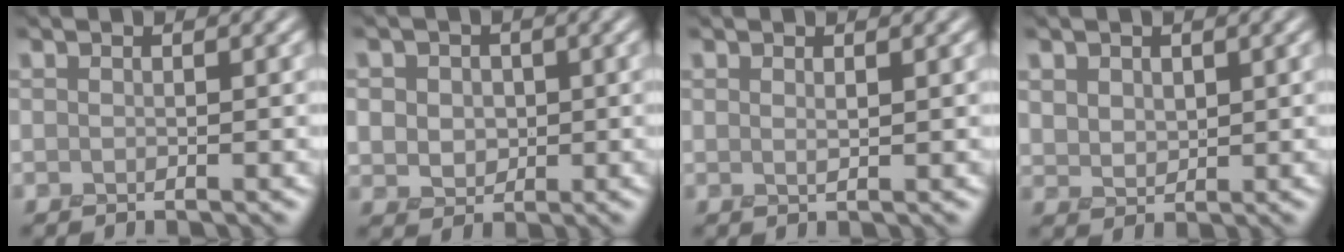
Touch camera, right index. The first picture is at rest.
{"total": 4.6, "force": [0.9, 4.0, 2.1], "torque": [-0.039, 0.013, 0.005]}
{"total": 0.7, "force": [0.7, 0.0, 0.2], "torque": [-0.010, -0.004, 0.016]}
{"total": 3.0, "force": [1.3, 2.3, 1.5], "torque": [-0.047, 0.004, 0.027]}